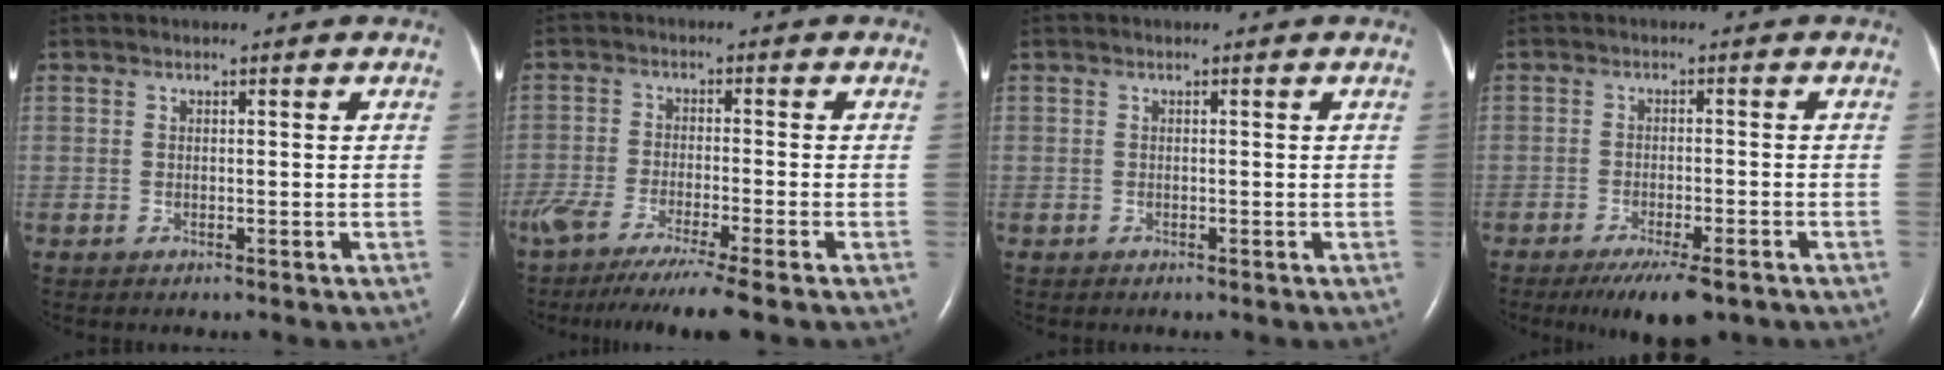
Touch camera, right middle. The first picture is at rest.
{"total": 11.6, "force": [-9.1, -0.6, 7.1], "torque": [-0.114, -0.037, -0.148]}
{"total": 0.0}
{"total": 7.7, "force": [-5.4, 1.7, 5.2], "torque": [-0.079, -0.014, -0.080]}